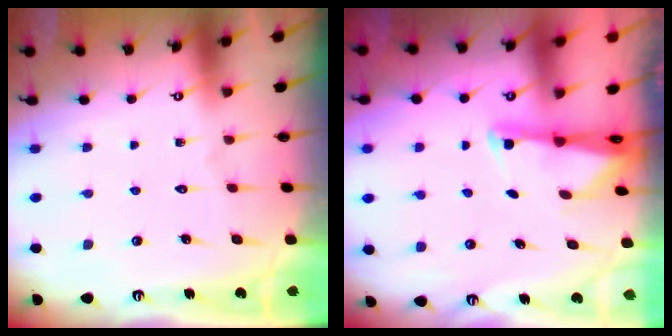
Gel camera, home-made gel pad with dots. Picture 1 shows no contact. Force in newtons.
{"total": 1.9, "press": 1.9, "slide": 0.4}